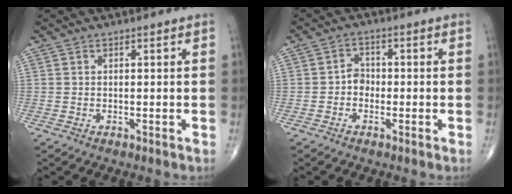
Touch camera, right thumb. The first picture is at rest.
{"total": 2.8, "force": [-0.8, 2.3, 1.3], "torque": [-0.002, 0.012, -0.022]}